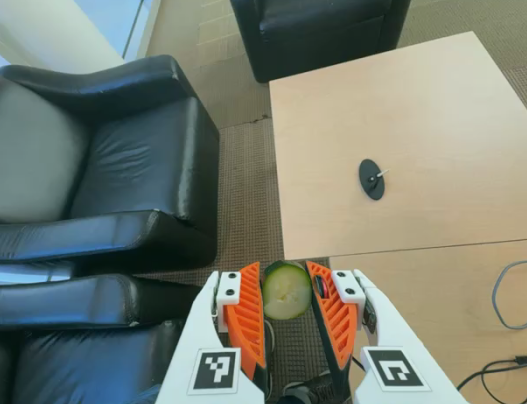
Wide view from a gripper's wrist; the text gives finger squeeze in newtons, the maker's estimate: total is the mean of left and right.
{"total": 10.3, "left": 10.7, "right": 10.0}